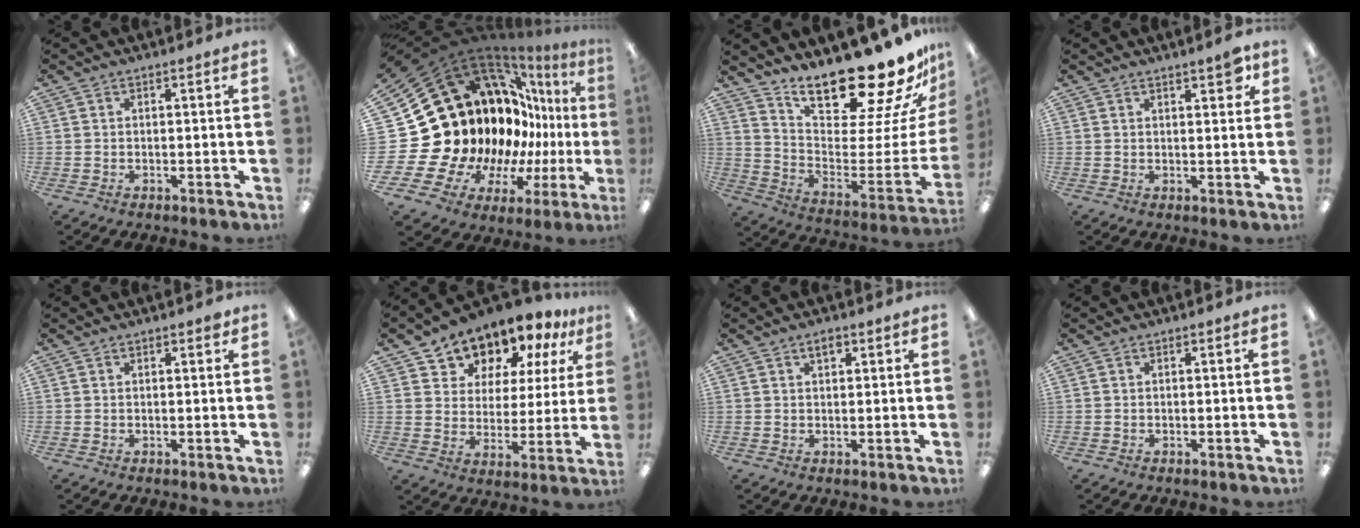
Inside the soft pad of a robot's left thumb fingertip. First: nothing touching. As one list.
[{"total": 25.8, "force": [3.1, 20.0, 15.9], "torque": [-0.234, -0.139, 0.160]}, {"total": 22.5, "force": [19.7, 4.7, 9.9], "torque": [-0.143, -0.171, 0.326]}, {"total": 4.0, "force": [2.9, 1.0, 2.5], "torque": [-0.030, -0.013, 0.045]}, {"total": 1.0, "force": [0.8, 0.2, 0.5], "torque": [0.005, -0.007, 0.011]}, {"total": 11.5, "force": [10.2, 5.3, 1.0], "torque": [-0.031, -0.096, 0.191]}, {"total": 2.3, "force": [1.5, 1.1, 1.4], "torque": [-0.014, -0.005, 0.024]}, {"total": 0.0}]